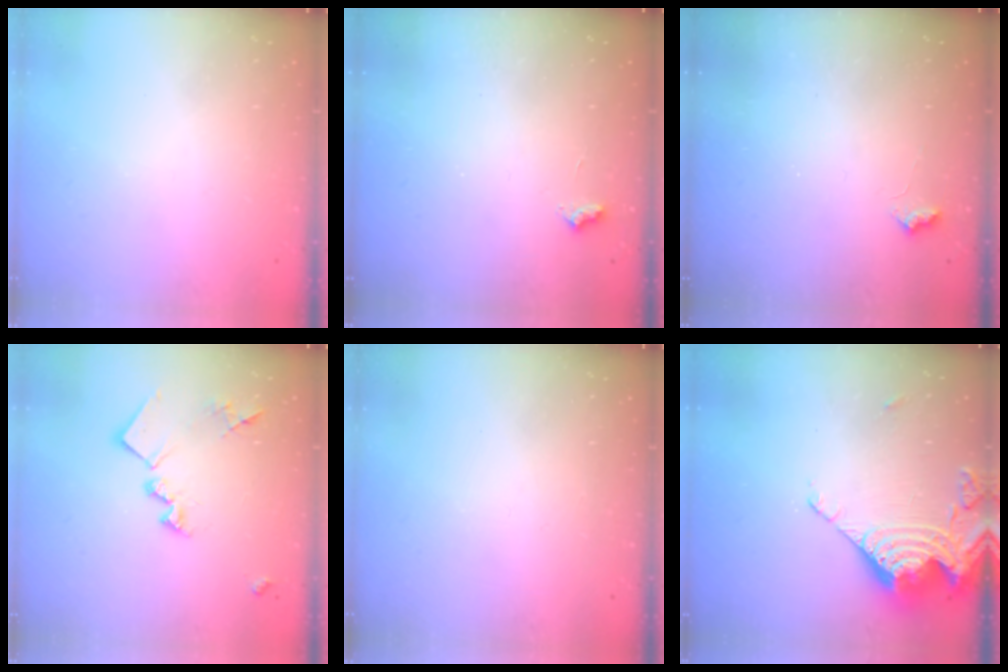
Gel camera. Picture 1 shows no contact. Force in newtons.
{"total": 2.7, "press": 2.7, "slide": 0.4}
{"total": 2.8, "press": 2.7, "slide": 0.6}
{"total": 14.7, "press": 14.7, "slide": 0.7}
{"total": 0.0}
{"total": 15.1, "press": 15.0, "slide": 1.9}